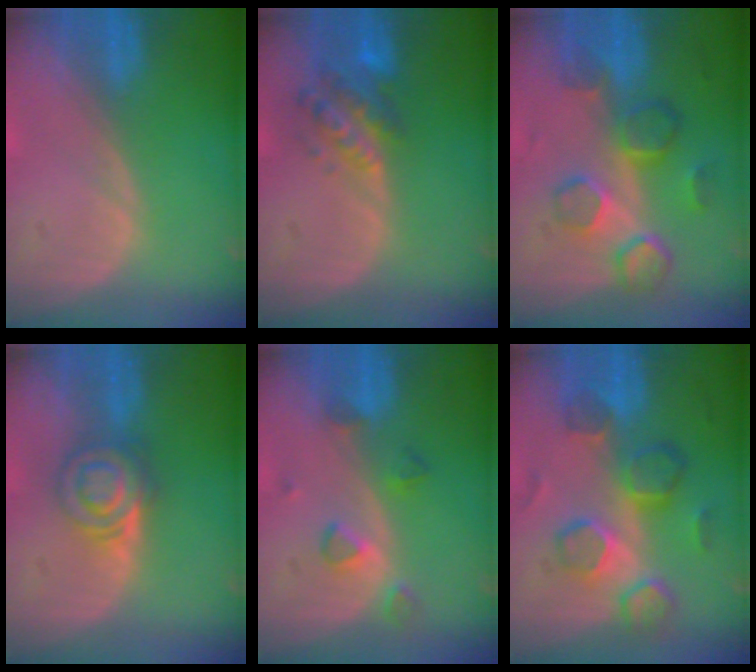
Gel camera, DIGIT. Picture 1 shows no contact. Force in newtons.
{"total": 5.9, "press": 5.6, "slide": 1.8}
{"total": 8.5, "press": 7.7, "slide": 3.5}
{"total": 6.2, "press": 5.5, "slide": 2.8}
{"total": 3.8, "press": 3.7, "slide": 0.8}
{"total": 8.7, "press": 8.4, "slide": 2.2}